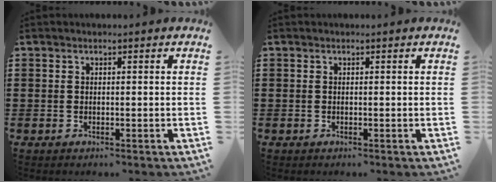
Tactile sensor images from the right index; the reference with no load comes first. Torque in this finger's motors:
{"motor_torque": [0.33, 0.20, 0.00, 0.01]}